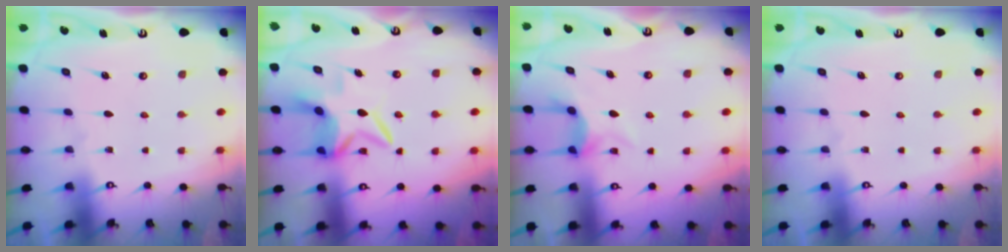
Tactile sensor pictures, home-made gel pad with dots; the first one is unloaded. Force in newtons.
{"total": 9.6, "press": 9.6, "slide": 1.2}
{"total": 5.9, "press": 5.9, "slide": 0.6}
{"total": 0.0}